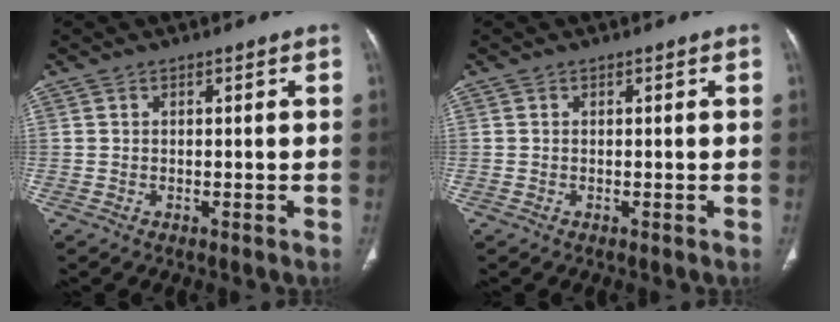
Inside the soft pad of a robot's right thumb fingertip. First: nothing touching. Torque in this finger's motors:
{"motor_torque": [0.13, 0.01, -0.06, 0.05, 0.03]}